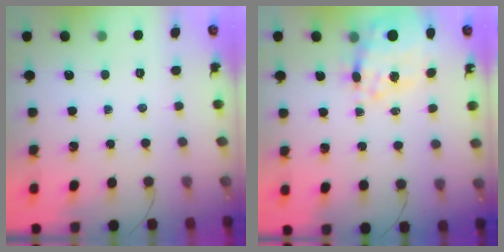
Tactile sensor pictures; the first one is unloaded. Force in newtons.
{"total": 10.7, "press": 10.0, "slide": 3.9}